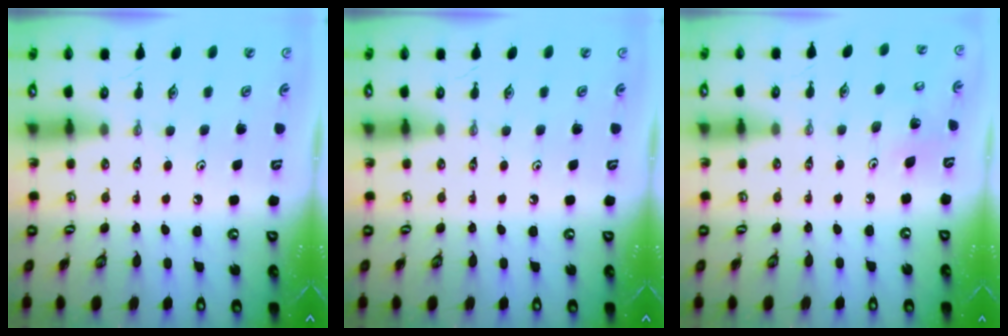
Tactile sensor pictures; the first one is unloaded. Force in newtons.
{"total": 0.0}
{"total": 3.9, "press": 3.9, "slide": 0.3}